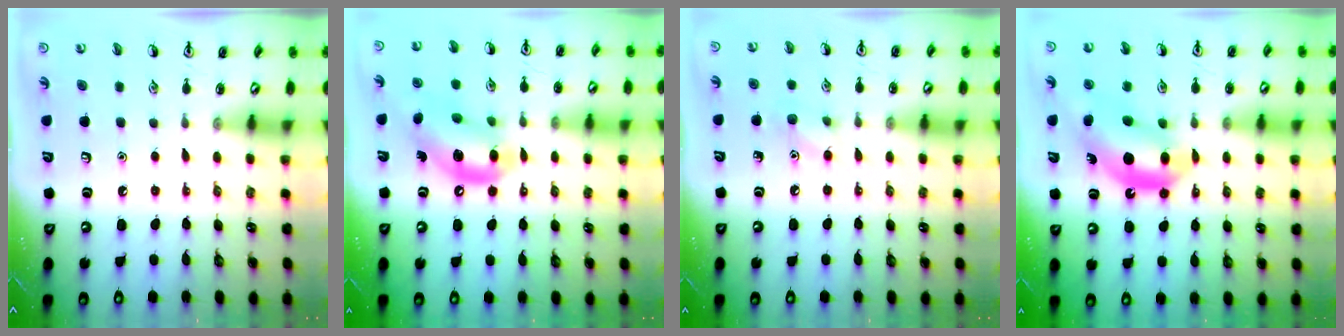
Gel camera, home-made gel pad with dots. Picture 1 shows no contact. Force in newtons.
{"total": 12.2, "press": 11.5, "slide": 4.1}
{"total": 6.6, "press": 6.4, "slide": 1.9}
{"total": 12.4, "press": 11.9, "slide": 3.6}